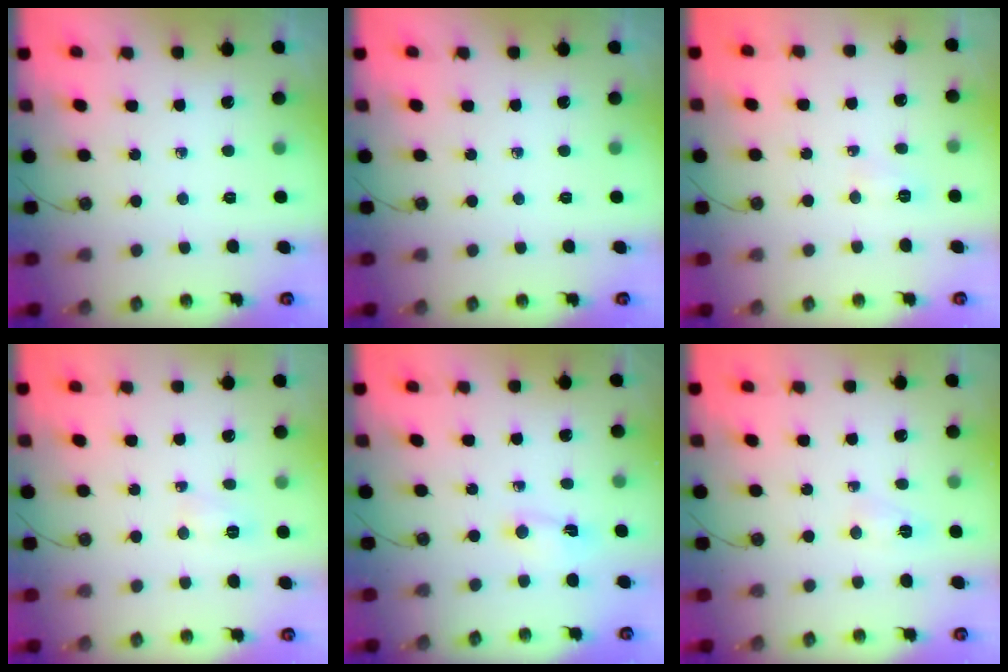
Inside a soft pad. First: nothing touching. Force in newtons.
{"total": 0.0}
{"total": 16.7, "press": 5.3, "slide": 15.8}
{"total": 3.3, "press": 3.3, "slide": 0.6}
{"total": 1.6, "press": 1.3, "slide": 0.9}
{"total": 2.7, "press": 2.5, "slide": 1.1}